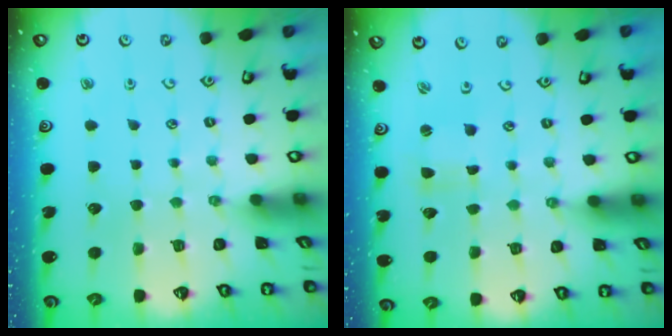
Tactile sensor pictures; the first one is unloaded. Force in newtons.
{"total": 0.8, "press": 0.8, "slide": 0.2}